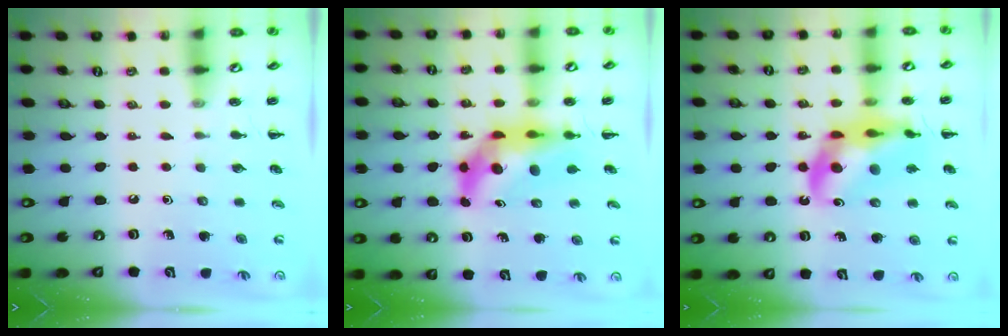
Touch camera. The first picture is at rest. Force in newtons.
{"total": 7.6, "press": 7.2, "slide": 2.4}
{"total": 16.2, "press": 15.7, "slide": 4.2}